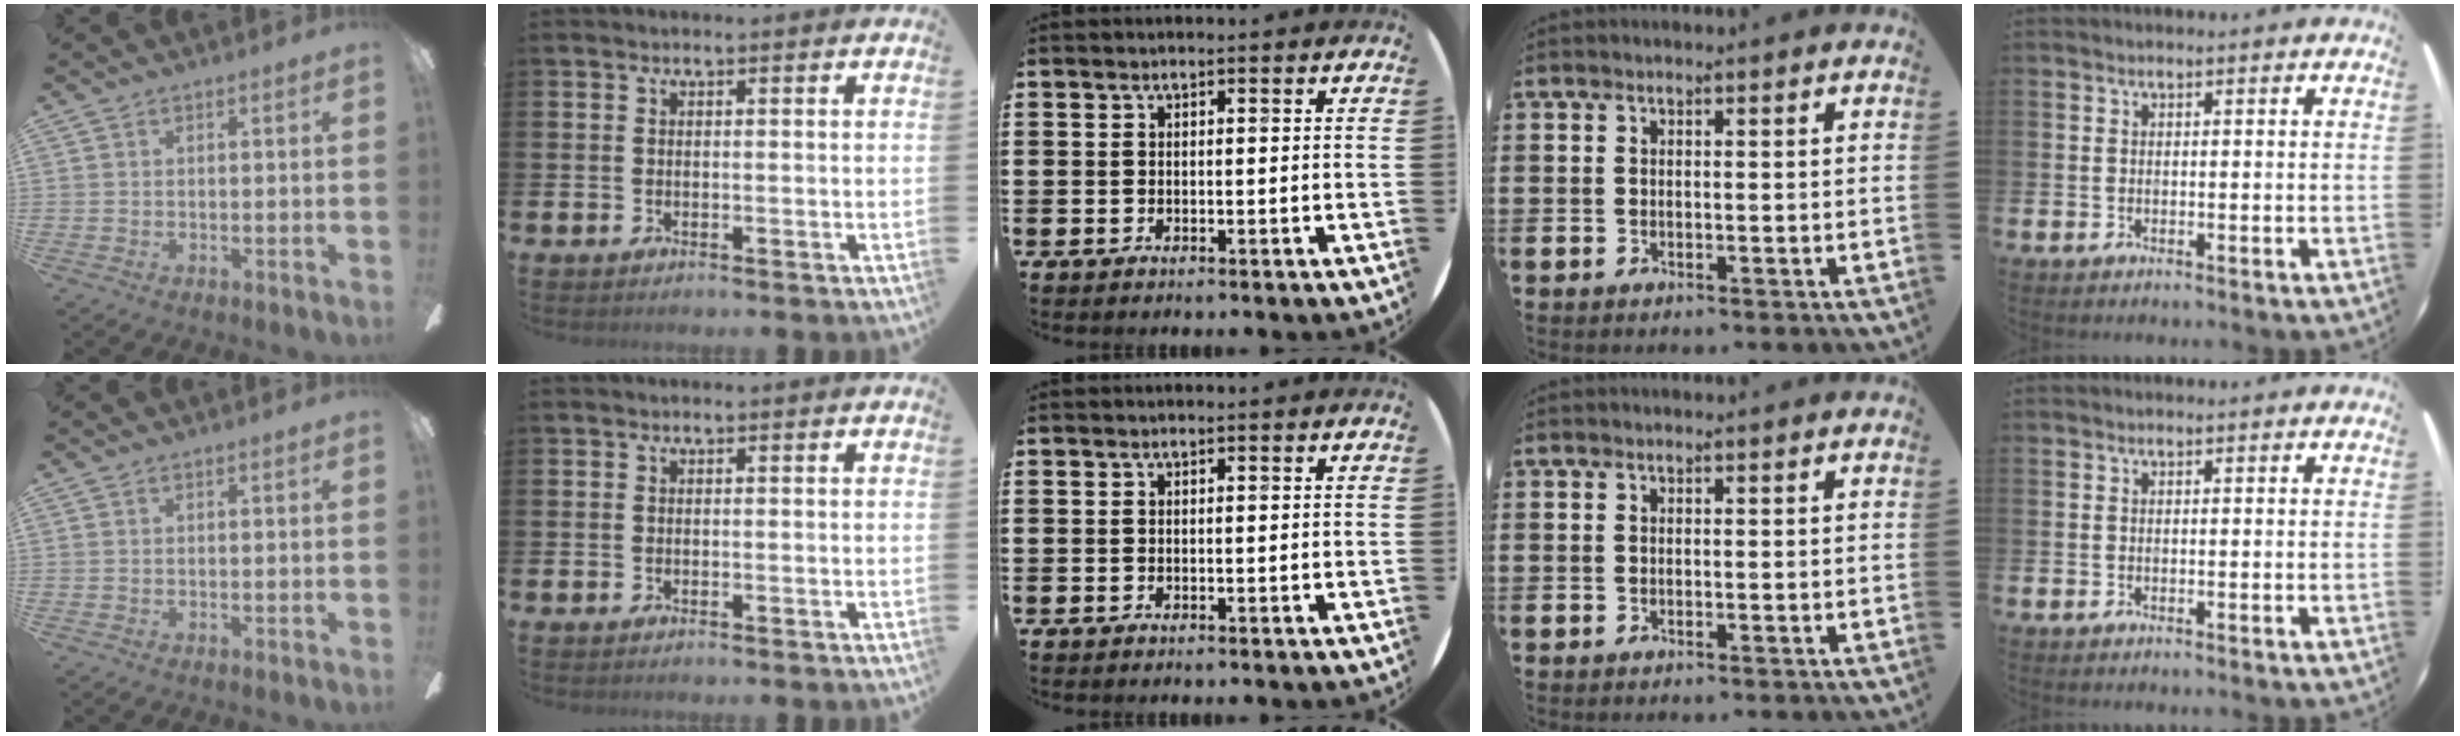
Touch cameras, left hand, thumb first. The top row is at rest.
{}